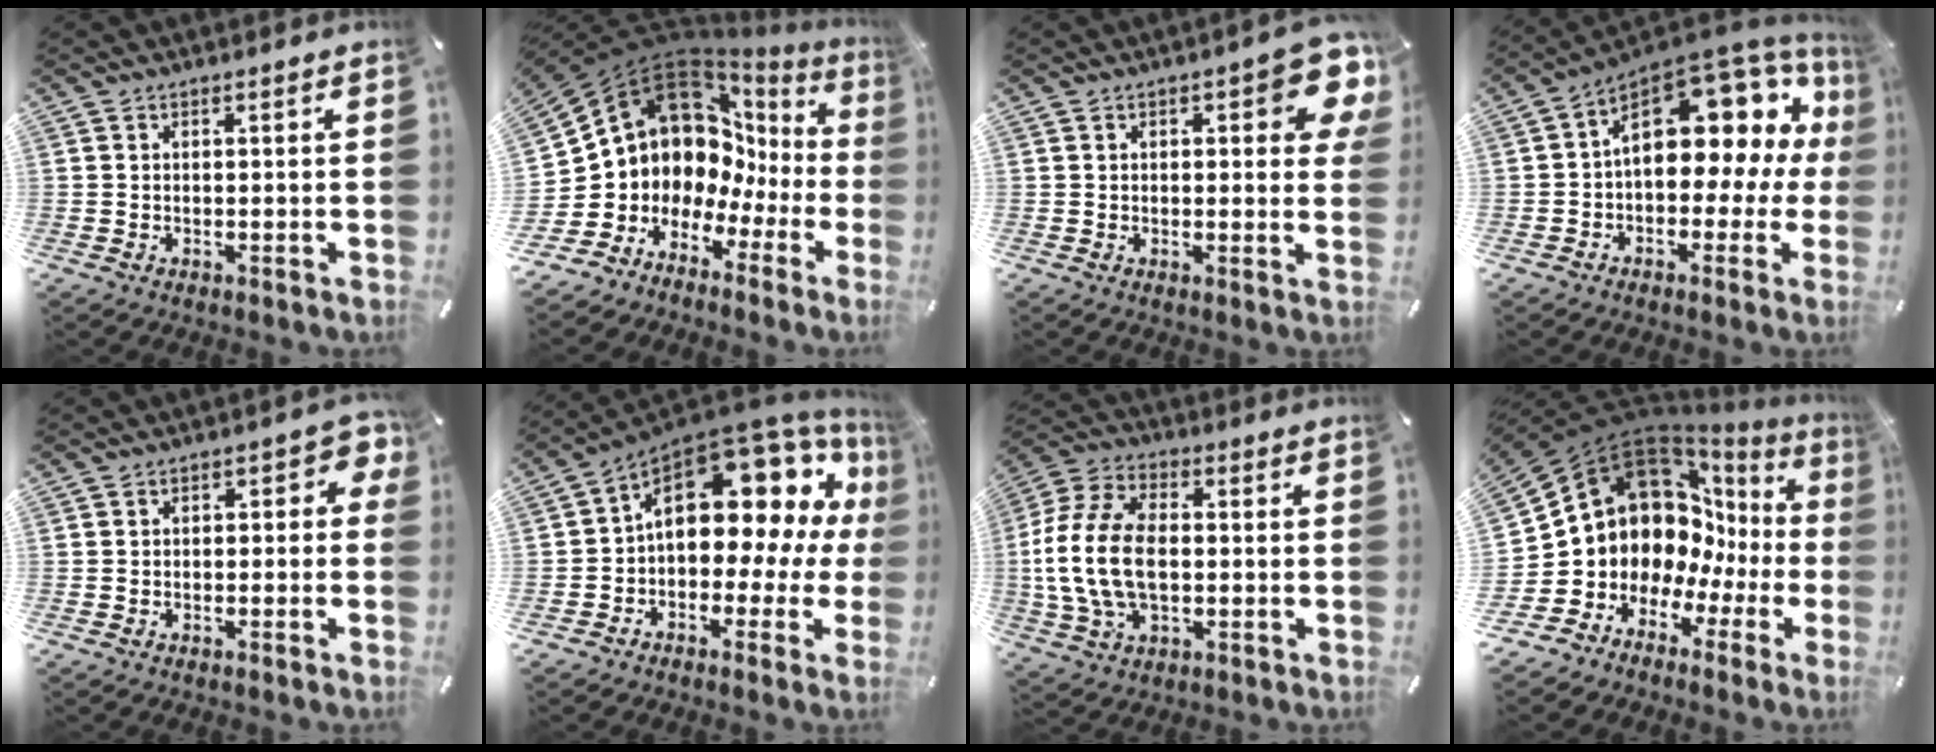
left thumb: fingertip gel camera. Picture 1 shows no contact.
{"total": 10.3, "force": [6.1, 7.8, 2.9], "torque": [-0.067, -0.093, 0.119]}
{"total": 9.8, "force": [3.4, 3.8, 8.3], "torque": [-0.100, -0.015, 0.054]}
{"total": 17.2, "force": [6.2, 10.4, 12.2], "torque": [-0.149, -0.055, 0.103]}
{"total": 3.6, "force": [-0.7, 2.1, 2.8], "torque": [-0.044, 0.013, -0.017]}
{"total": 18.2, "force": [6.1, 10.3, 13.7], "torque": [-0.182, -0.048, 0.099]}
{"total": 15.7, "force": [-1.5, 10.3, 11.8], "torque": [-0.265, 0.004, -0.027]}
{"total": 12.8, "force": [4.8, 10.7, 5.2], "torque": [-0.098, -0.075, 0.099]}